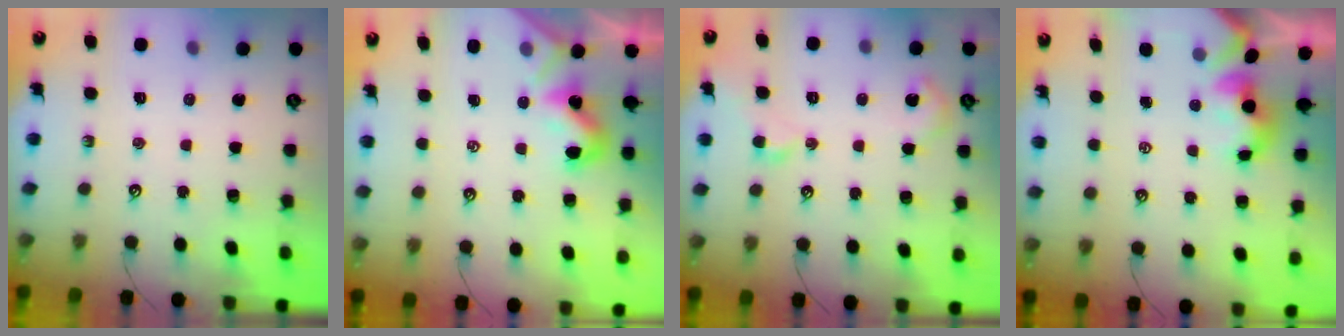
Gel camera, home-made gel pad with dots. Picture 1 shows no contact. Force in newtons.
{"total": 2.0, "press": 2.0, "slide": 0.5}
{"total": 4.4, "press": 4.3, "slide": 0.7}
{"total": 0.5, "press": 0.4, "slide": 0.4}